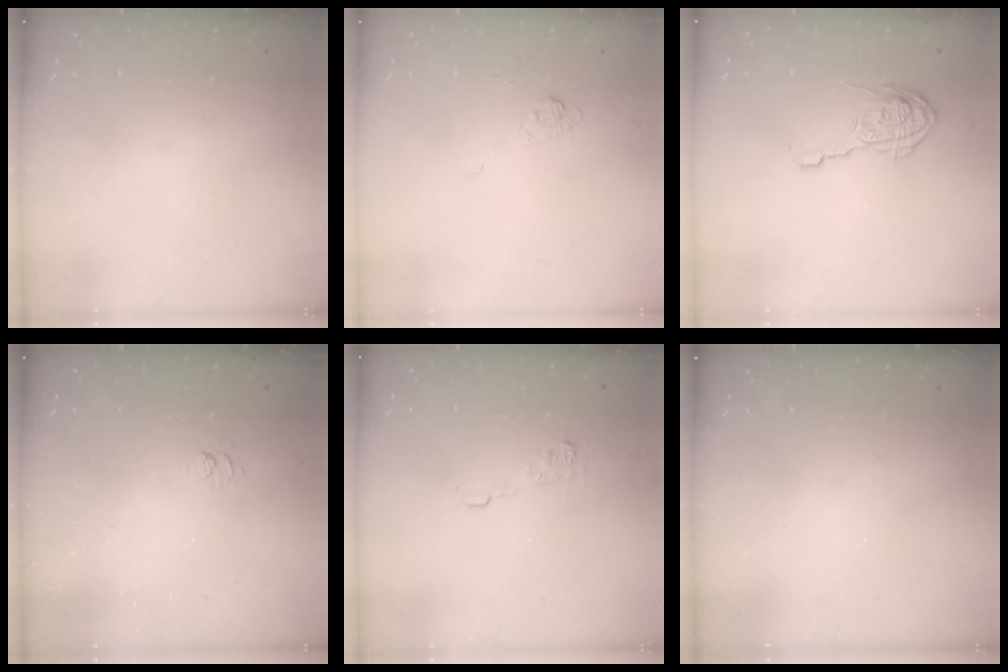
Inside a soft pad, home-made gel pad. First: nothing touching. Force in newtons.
{"total": 3.4, "press": 3.1, "slide": 1.5}
{"total": 12.7, "press": 12.7, "slide": 1.0}
{"total": 2.5, "press": 2.0, "slide": 1.4}
{"total": 6.2, "press": 6.2, "slide": 0.5}
{"total": 2.3, "press": 2.2, "slide": 0.8}